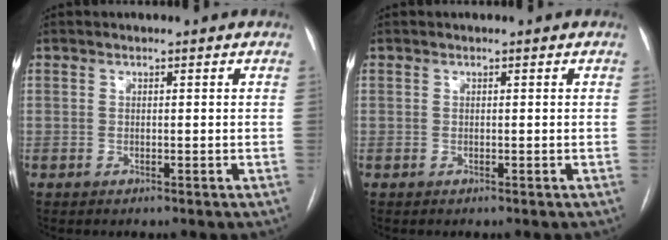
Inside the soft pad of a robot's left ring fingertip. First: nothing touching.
{"total": 0.0}